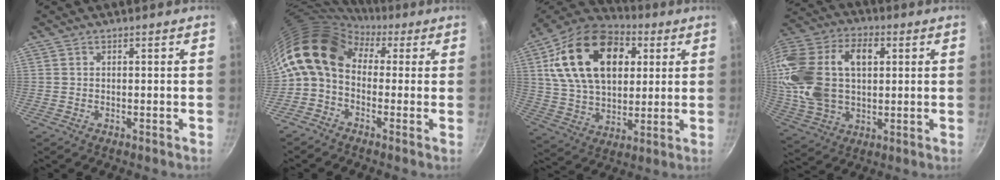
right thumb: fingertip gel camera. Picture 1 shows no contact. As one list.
[{"total": 11.7, "force": [2.5, 8.2, 8.0], "torque": [-0.133, 0.026, 0.020]}, {"total": 24.7, "force": [7.1, 16.0, 17.5], "torque": [-0.285, 0.000, 0.115]}, {"total": 23.6, "force": [3.8, 15.5, 17.4], "torque": [-0.342, 0.023, 0.067]}]